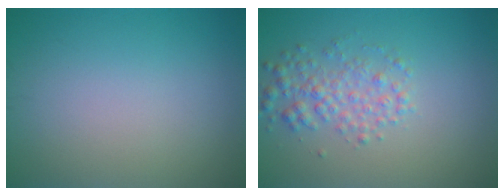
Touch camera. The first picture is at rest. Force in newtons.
{"total": 2.9, "press": 2.9, "slide": 0.1}